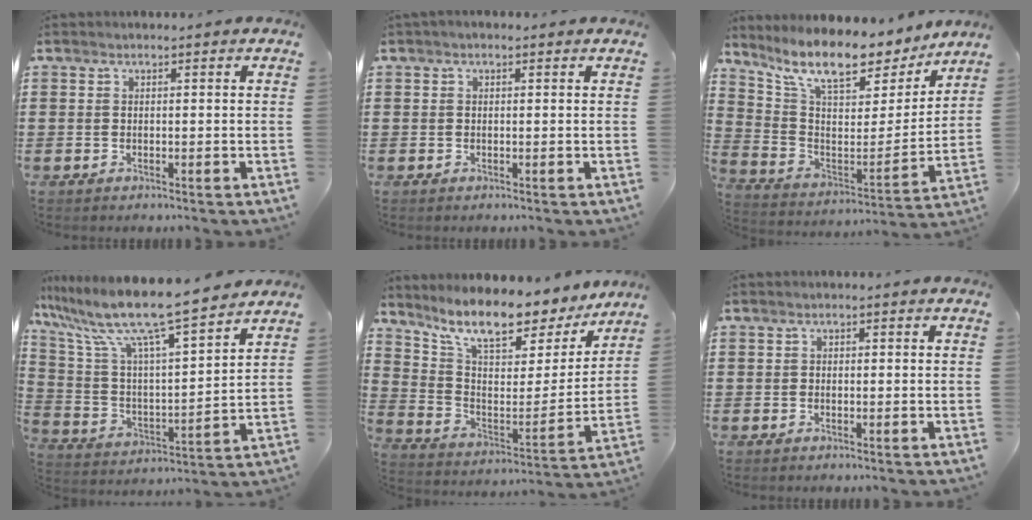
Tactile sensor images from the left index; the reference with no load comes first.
{"total": 0.6, "force": [-0.1, 0.4, 0.4], "torque": [-0.007, 0.003, -0.004]}
{"total": 11.1, "force": [9.1, 3.0, 5.6], "torque": [-0.133, -0.064, 0.153]}
{"total": 11.0, "force": [9.3, 0.2, 5.9], "torque": [-0.154, -0.067, 0.154]}
{"total": 10.6, "force": [8.9, 2.6, 5.2], "torque": [-0.126, -0.063, 0.149]}
{"total": 0.7, "force": [-0.4, 0.5, 0.4], "torque": [-0.010, 0.001, -0.007]}